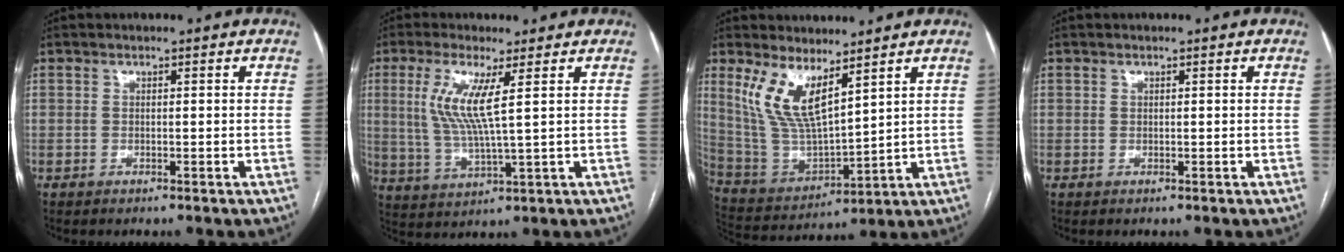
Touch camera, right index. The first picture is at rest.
{"total": 8.1, "force": [2.4, 0.3, 7.8], "torque": [-0.174, -0.005, 0.048]}
{"total": 11.0, "force": [6.3, 2.9, 8.5], "torque": [-0.186, -0.008, 0.141]}
{"total": 0.0}